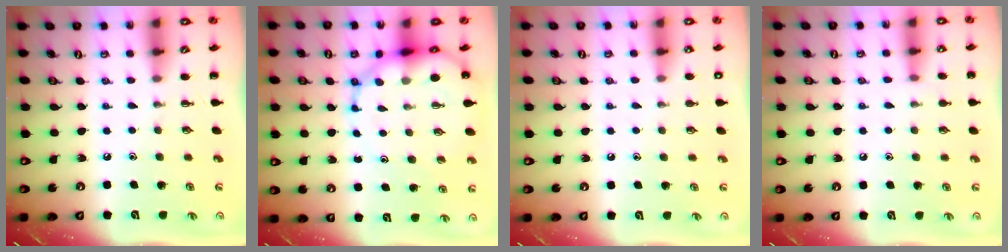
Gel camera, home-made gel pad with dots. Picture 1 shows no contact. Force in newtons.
{"total": 12.2, "press": 11.7, "slide": 3.4}
{"total": 1.4, "press": 1.4, "slide": 0.1}
{"total": 4.6, "press": 4.3, "slide": 1.6}